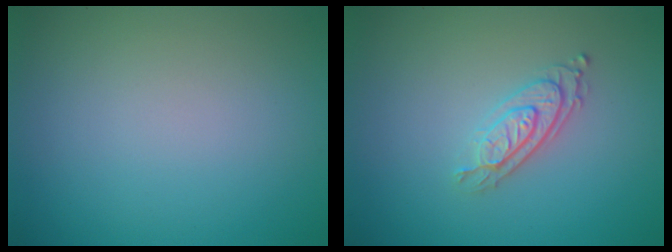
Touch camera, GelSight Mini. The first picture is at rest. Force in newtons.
{"total": 2.8, "press": 2.2, "slide": 1.7}